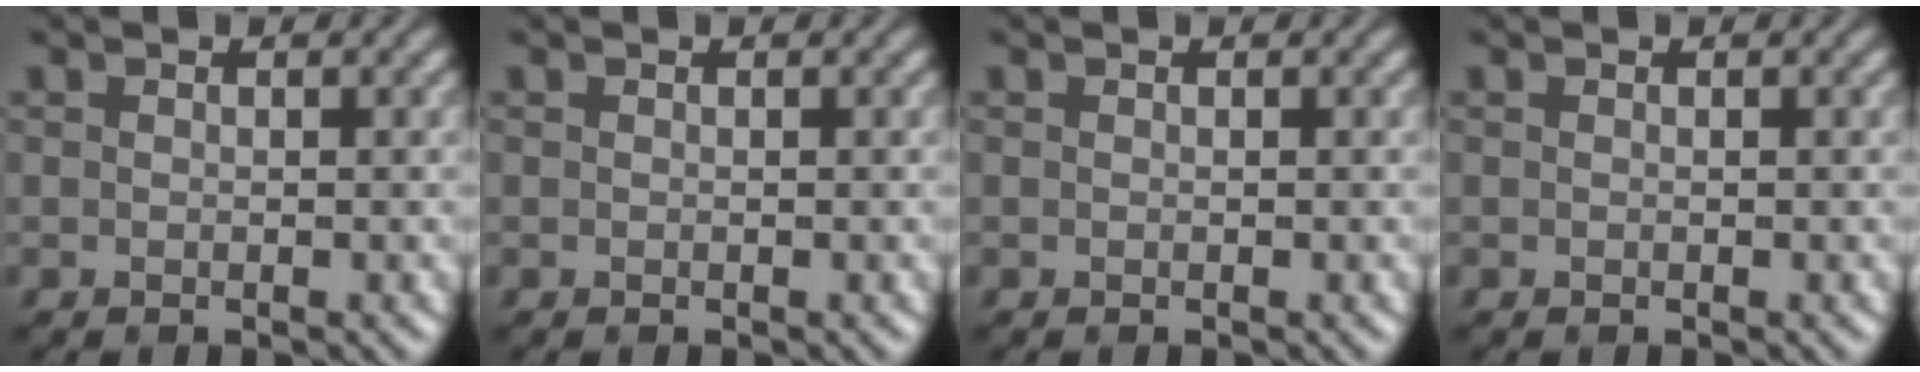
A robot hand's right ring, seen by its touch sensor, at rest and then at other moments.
{"total": 0.0}
{"total": 0.0}
{"total": 0.0}